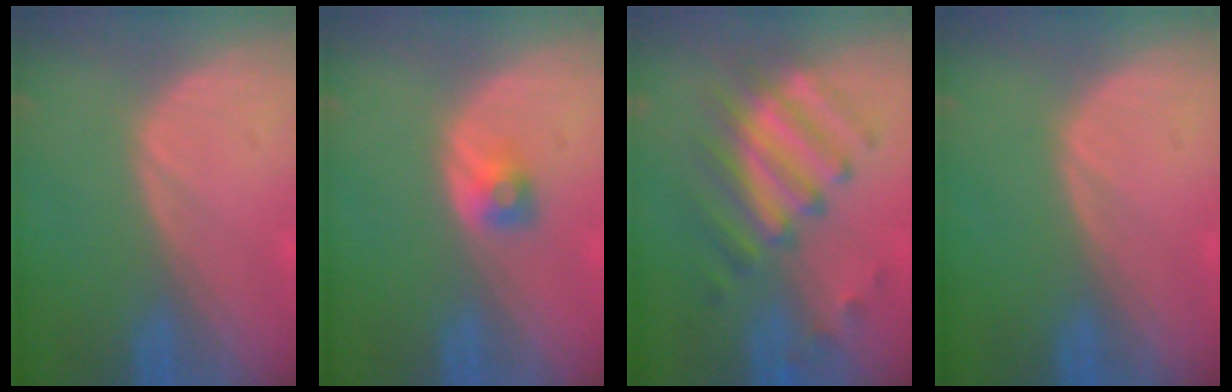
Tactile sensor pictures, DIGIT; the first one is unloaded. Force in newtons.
{"total": 2.0, "press": 2.0, "slide": 0.3}
{"total": 8.3, "press": 8.3, "slide": 0.7}
{"total": 0.0}